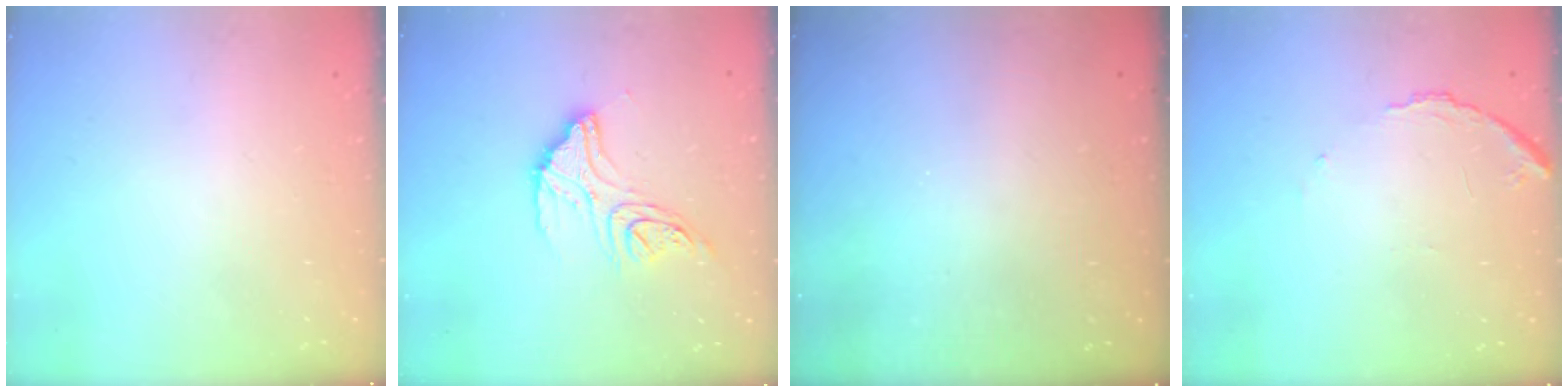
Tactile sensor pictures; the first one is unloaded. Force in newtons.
{"total": 13.7, "press": 13.7, "slide": 1.1}
{"total": 3.2, "press": 3.2, "slide": 0.1}
{"total": 8.5, "press": 8.4, "slide": 0.7}